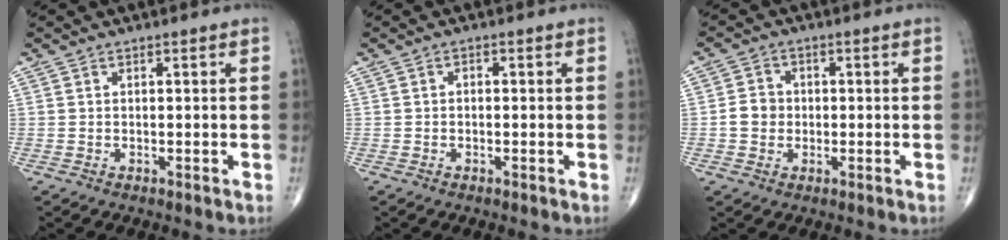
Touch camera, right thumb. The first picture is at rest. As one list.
[{"total": 0.7, "force": [-0.2, 0.5, 0.5], "torque": [-0.003, 0.003, -0.009]}, {"total": 4.1, "force": [-0.4, 3.7, 1.8], "torque": [-0.018, 0.009, -0.012]}]